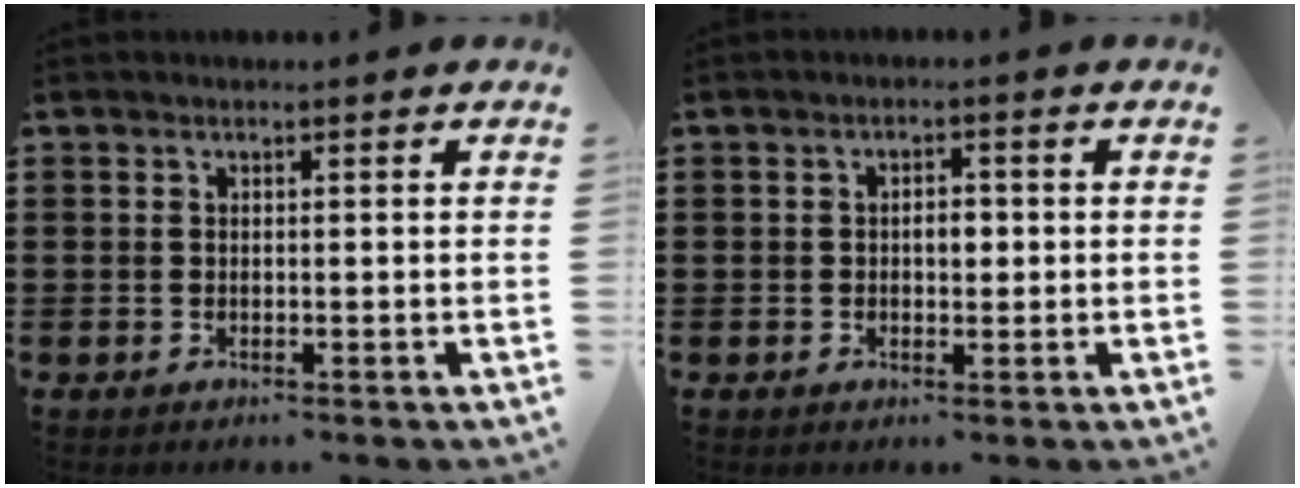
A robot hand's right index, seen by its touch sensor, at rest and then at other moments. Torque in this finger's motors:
{"motor_torque": [0.52, -0.13, 0.05, 0.07]}